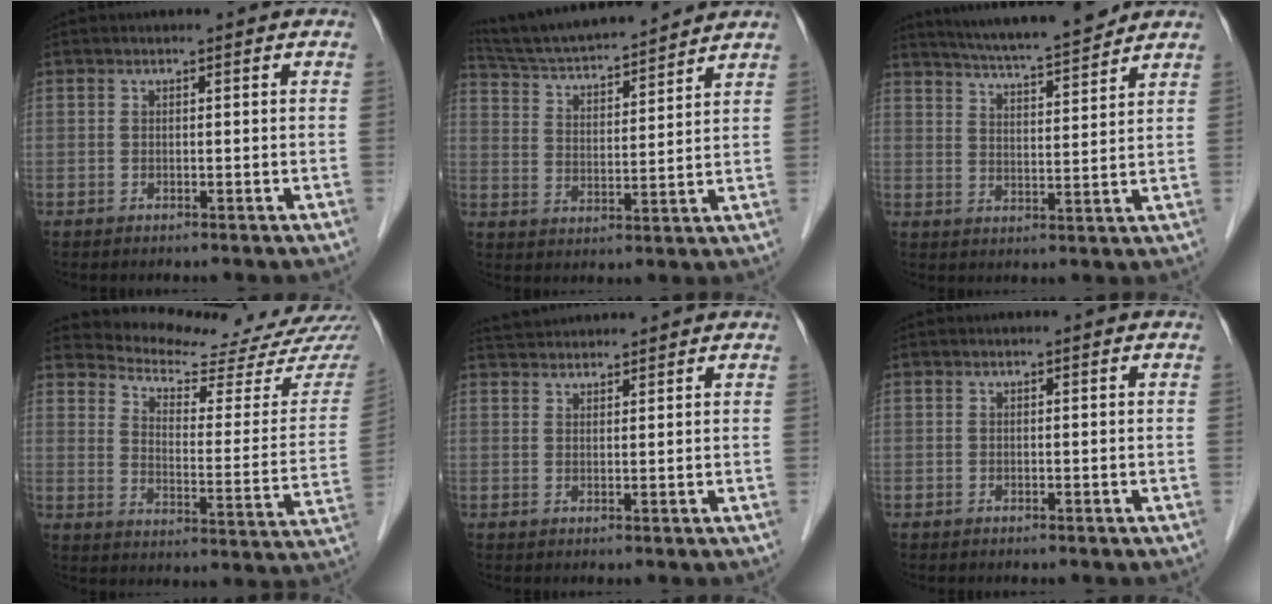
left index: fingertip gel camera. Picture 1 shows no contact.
{"total": 16.1, "force": [14.9, 1.3, 6.0], "torque": [-0.111, 0.018, 0.244]}
{"total": 11.8, "force": [10.7, 0.2, 4.8], "torque": [-0.084, 0.006, 0.165]}
{"total": 18.7, "force": [18.0, 0.8, 4.7], "torque": [-0.072, -0.091, 0.226]}
{"total": 5.2, "force": [5.1, 0.4, 0.9], "torque": [-0.021, 0.037, 0.085]}
{"total": 0.0}